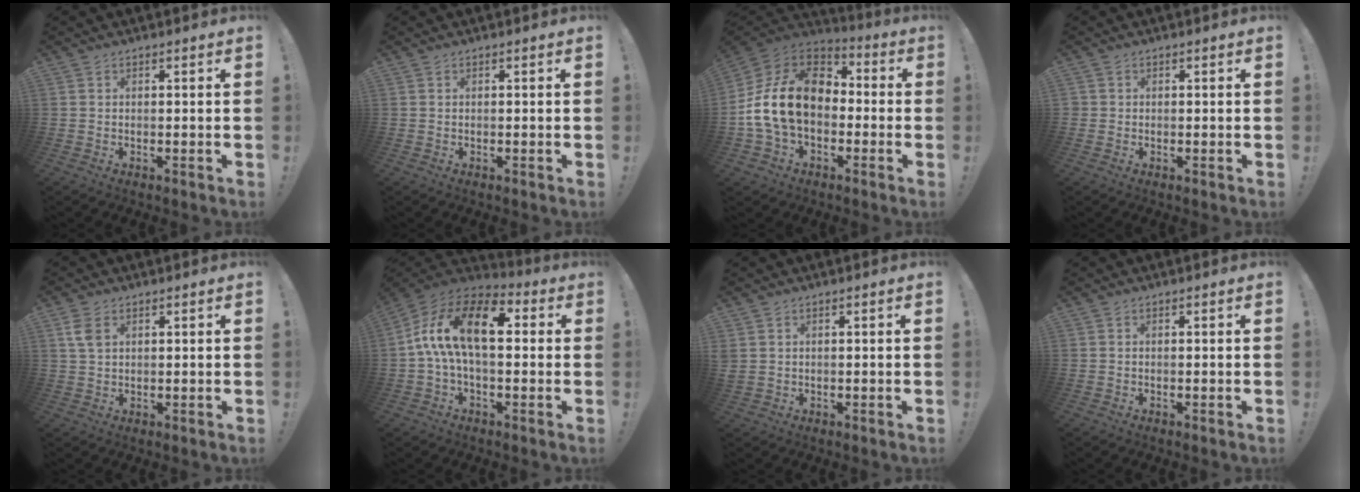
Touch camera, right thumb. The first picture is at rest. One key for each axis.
{"total": 0.0}
{"total": 20.0, "fx": 0.4, "fy": 13.9, "fz": 14.3, "tx": -0.242, "ty": 0.027, "tz": 0.022}
{"total": 0.7, "fx": 0.2, "fy": 0.7, "fz": 0.2, "tx": -0.004, "ty": 0.001, "tz": 0.004}
{"total": 4.6, "fx": 2.0, "fy": 2.7, "fz": 3.1, "tx": -0.051, "ty": -0.003, "tz": 0.037}
{"total": 17.6, "fx": 2.8, "fy": 8.8, "fz": 15.0, "tx": -0.273, "ty": 0.006, "tz": 0.046}
{"total": 1.4, "fx": 0.7, "fy": 1.0, "fz": 0.8, "tx": -0.017, "ty": 0.002, "tz": 0.014}
{"total": 0.0}